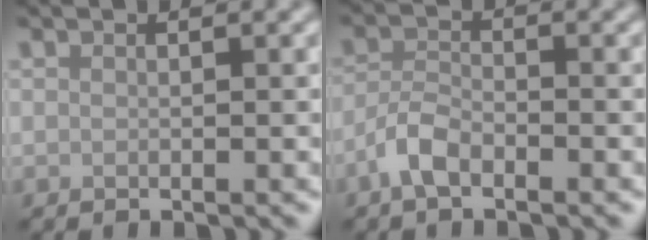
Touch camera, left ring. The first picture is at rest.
{"total": 2.6, "force": [-1.8, 1.0, 1.7], "torque": [-0.036, 0.004, -0.043]}